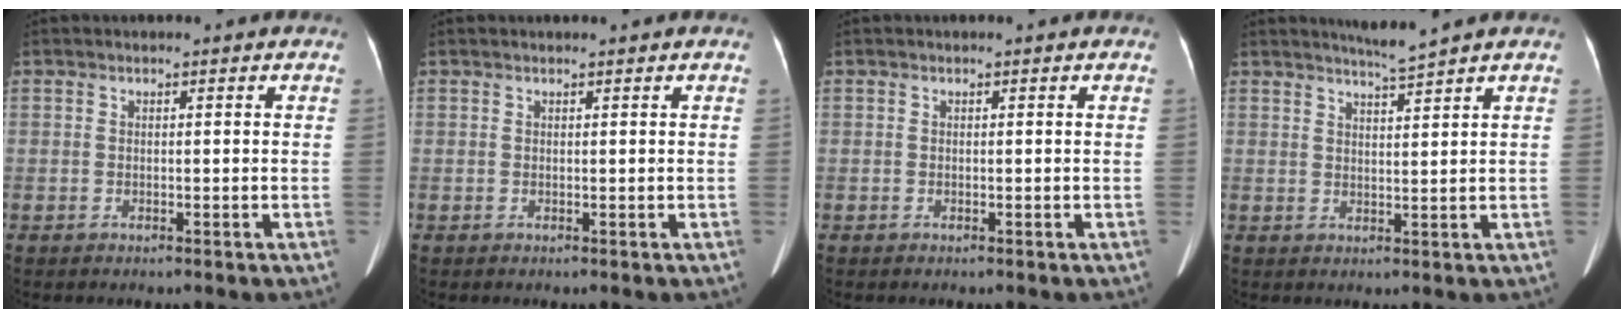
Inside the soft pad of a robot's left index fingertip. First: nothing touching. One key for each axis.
{"total": 1.0, "fx": 0.9, "fy": 0.0, "fz": 0.4, "tx": -0.005, "ty": 0.016, "tz": 0.017}
{"total": 0.0}
{"total": 3.1, "fx": 2.8, "fy": -1.2, "fz": 0.8, "tx": -0.016, "ty": -0.010, "tz": 0.053}